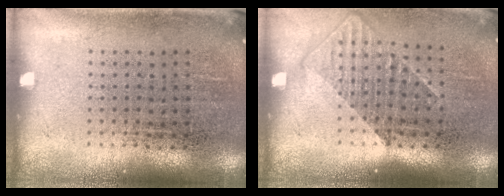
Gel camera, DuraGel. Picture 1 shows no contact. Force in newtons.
{"total": 1.3, "press": 0.9, "slide": 0.9}